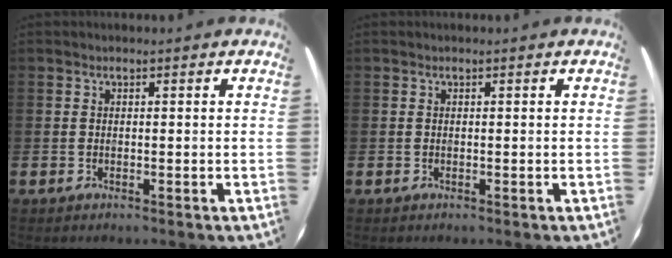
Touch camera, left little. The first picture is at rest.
{"total": 0.0}